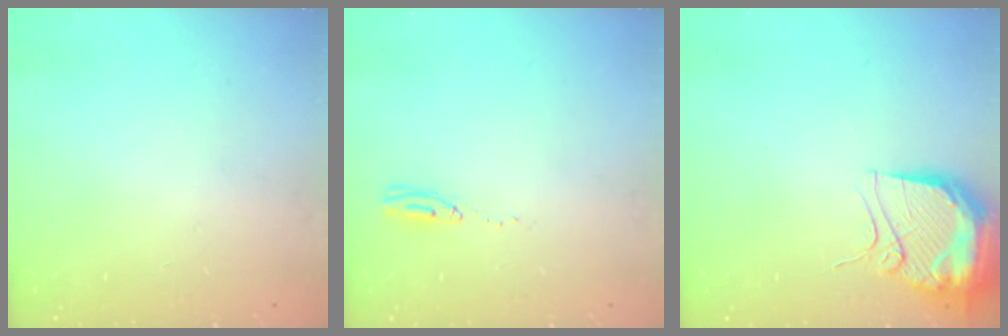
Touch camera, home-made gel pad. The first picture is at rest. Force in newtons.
{"total": 3.7, "press": 3.4, "slide": 1.5}
{"total": 12.2, "press": 12.1, "slide": 1.2}